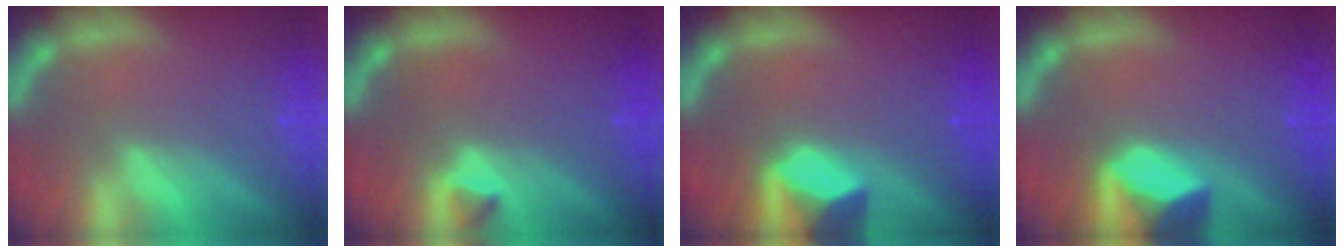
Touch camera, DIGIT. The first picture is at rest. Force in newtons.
{"total": 0.9}
{"total": 4.4}
{"total": 5.4}